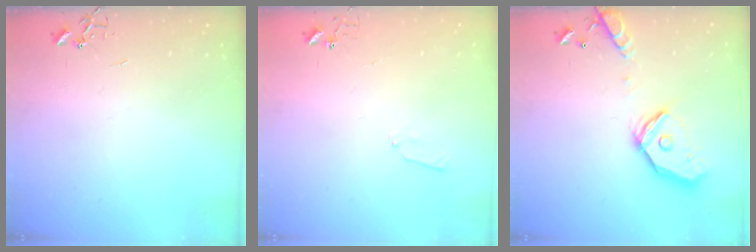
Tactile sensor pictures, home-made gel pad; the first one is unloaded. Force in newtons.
{"total": 5.0, "press": 5.0, "slide": 0.7}
{"total": 17.6, "press": 17.4, "slide": 2.7}